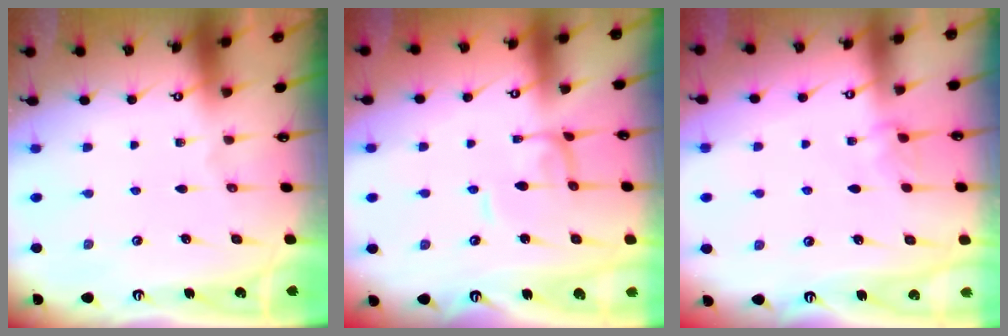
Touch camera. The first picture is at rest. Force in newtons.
{"total": 1.4, "press": 1.4, "slide": 0.1}
{"total": 2.5, "press": 2.5, "slide": 0.5}